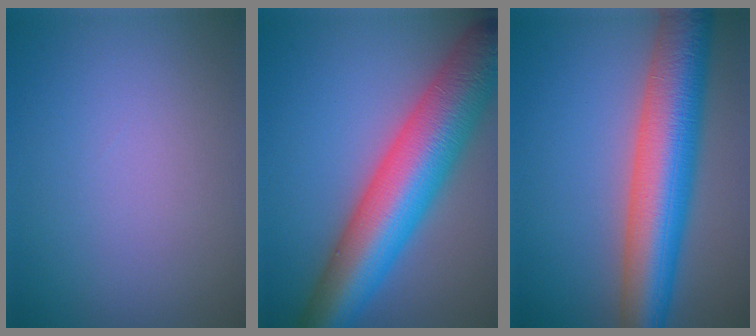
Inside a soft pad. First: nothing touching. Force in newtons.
{"total": 12.5, "press": 12.5, "slide": 0.3}
{"total": 10.6, "press": 10.6, "slide": 0.3}